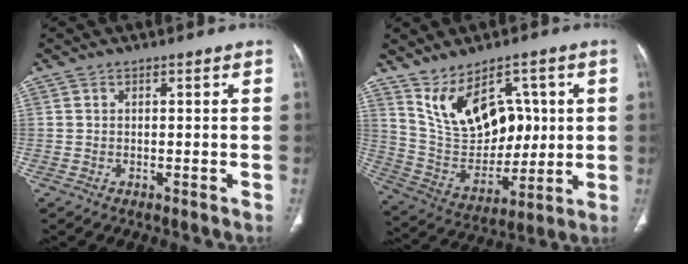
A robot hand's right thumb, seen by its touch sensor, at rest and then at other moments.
{"total": 16.0, "force": [5.9, 10.2, 10.8], "torque": [-0.142, -0.021, 0.134]}